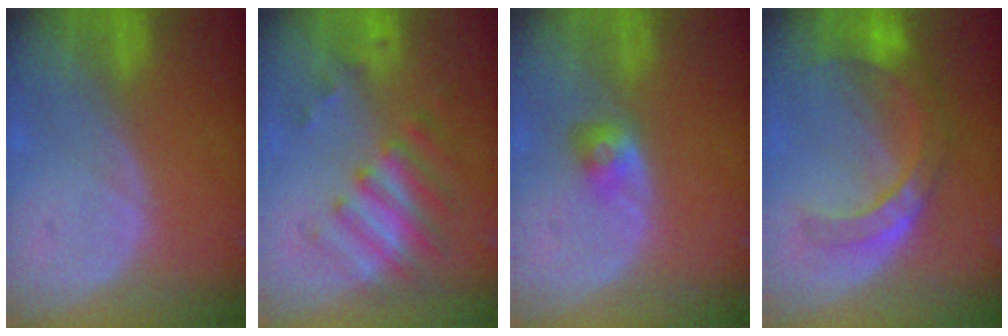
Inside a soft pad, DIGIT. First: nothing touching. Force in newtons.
{"total": 7.9, "press": 6.9, "slide": 3.9}
{"total": 2.9, "press": 2.5, "slide": 1.6}
{"total": 8.0, "press": 7.5, "slide": 2.8}